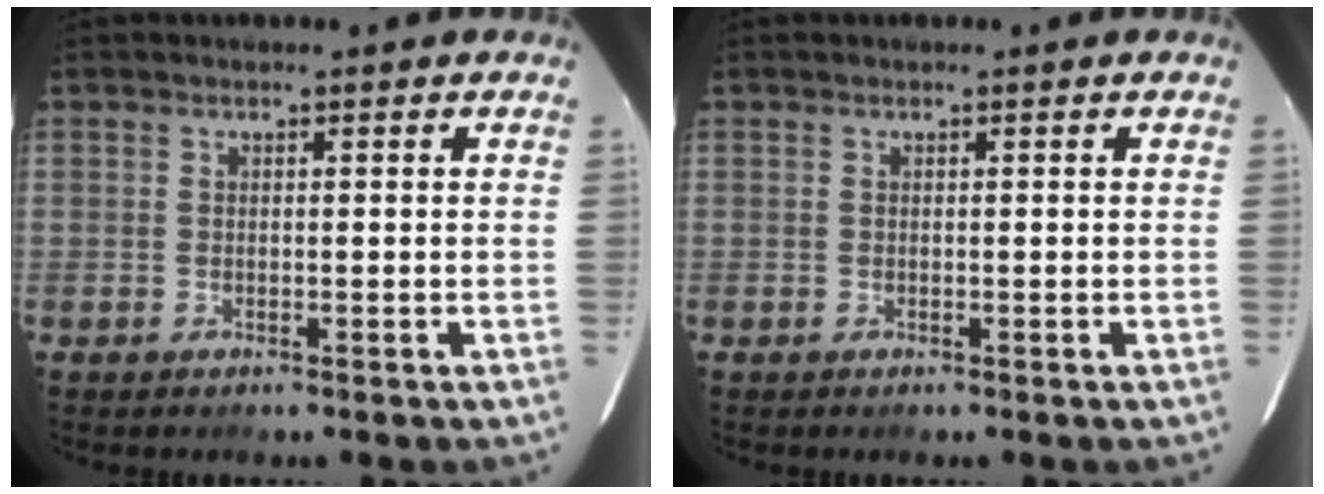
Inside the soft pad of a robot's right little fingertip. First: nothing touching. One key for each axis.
{"total": 0.0}